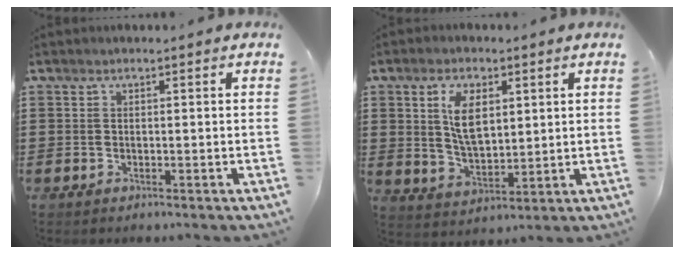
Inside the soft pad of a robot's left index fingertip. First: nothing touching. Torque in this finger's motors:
{"motor_torque": [1.35, 0.35, 0.75, 0.18]}